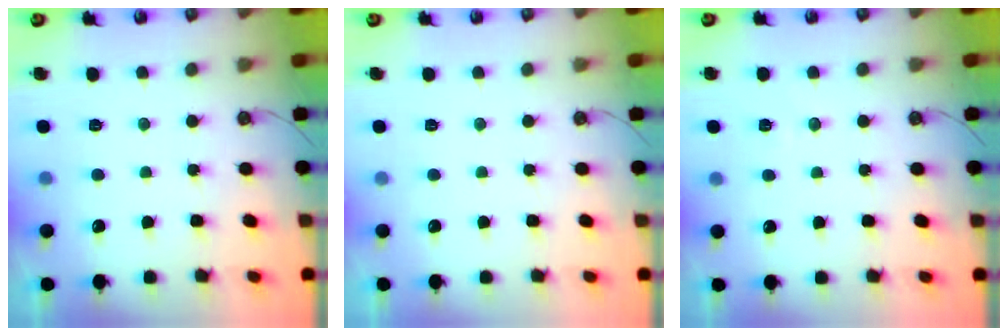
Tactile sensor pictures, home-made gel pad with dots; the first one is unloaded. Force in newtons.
{"total": 0.0}
{"total": 4.4, "press": 4.2, "slide": 1.2}